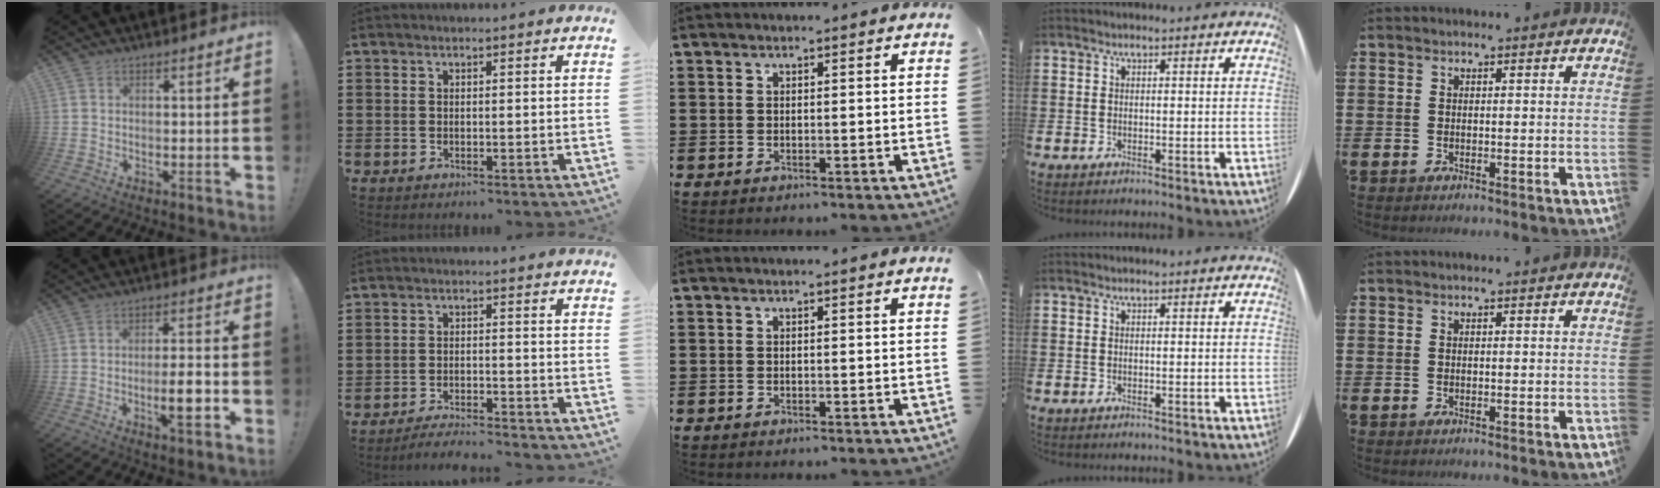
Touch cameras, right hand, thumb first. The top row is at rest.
{"thumb": {"total": 8.7, "force": [-3.0, 1.6, 8.0], "torque": [-0.118, 0.000, -0.055]}, "index": {"total": 3.1, "force": [-3.0, -0.6, 0.2], "torque": [-0.002, 0.001, -0.061]}}